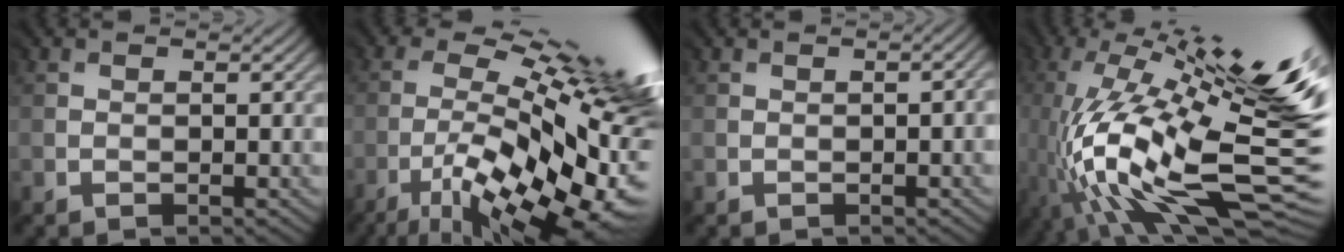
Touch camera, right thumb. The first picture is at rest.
{"total": 16.3, "force": [-4.8, 5.2, 14.7], "torque": [-0.236, -0.007, -0.083]}
{"total": 2.1, "force": [-0.6, 0.6, 1.9], "torque": [-0.025, -0.003, -0.005]}
{"total": 17.2, "force": [-3.2, 5.6, 15.9], "torque": [-0.305, 0.003, -0.066]}